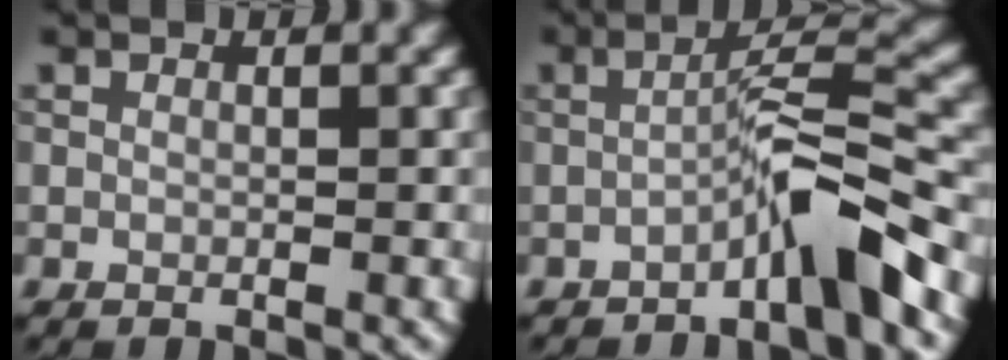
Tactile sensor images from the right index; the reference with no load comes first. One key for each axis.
{"total": 5.2, "fx": -2.7, "fy": 0.4, "fz": 4.4, "tx": -0.069, "ty": 0.024, "tz": -0.058}